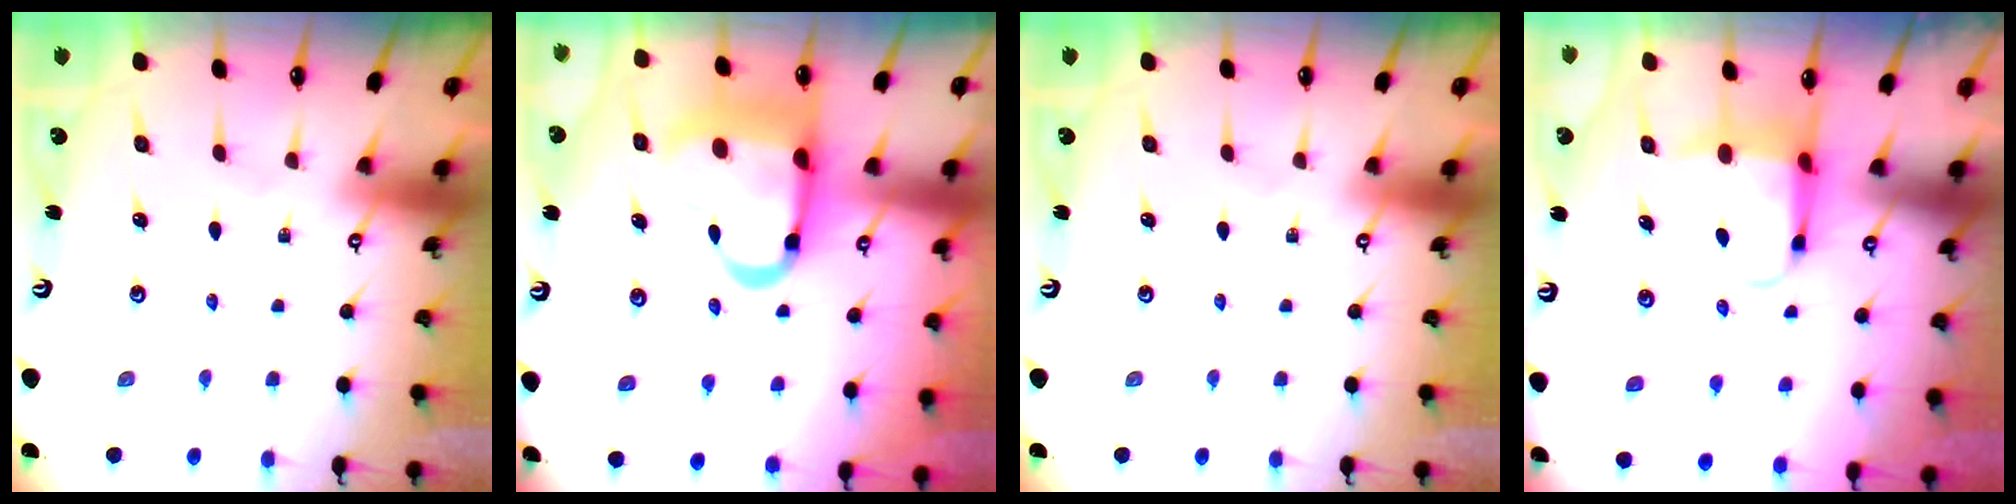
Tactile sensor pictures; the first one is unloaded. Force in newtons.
{"total": 17.2, "press": 17.1, "slide": 1.9}
{"total": 0.0}
{"total": 5.3, "press": 5.3, "slide": 0.5}